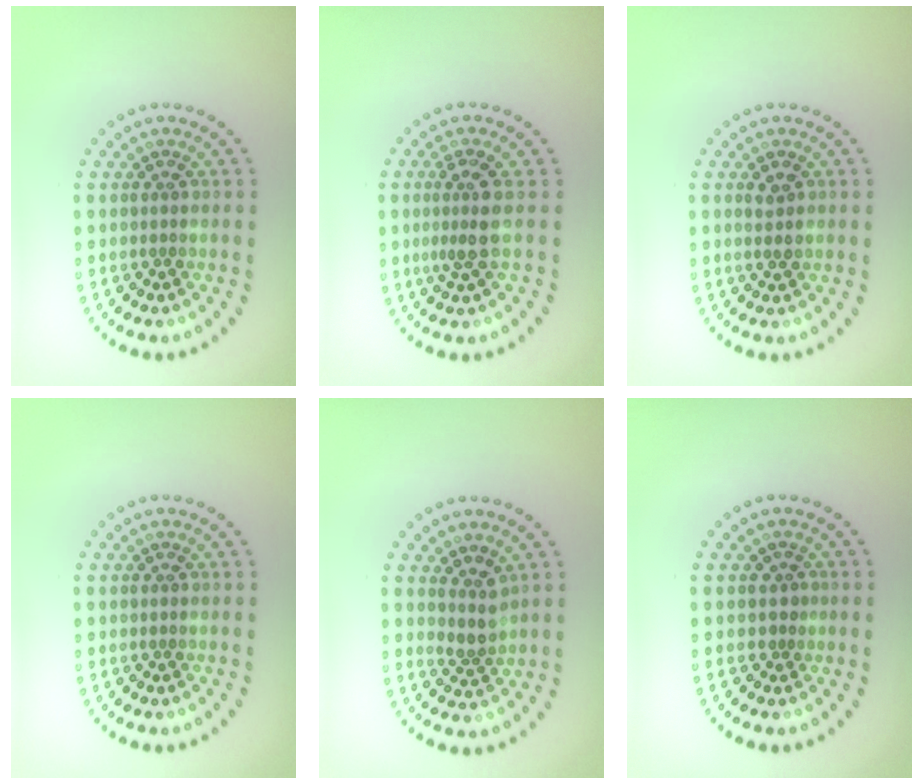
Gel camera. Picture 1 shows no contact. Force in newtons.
{"total": 2.6, "press": 2.0, "slide": 1.7}
{"total": 1.5, "press": 1.5, "slide": 0.2}
{"total": 0.0}
{"total": 2.1, "press": 1.6, "slide": 1.4}
{"total": 0.8, "press": 0.5, "slide": 0.7}